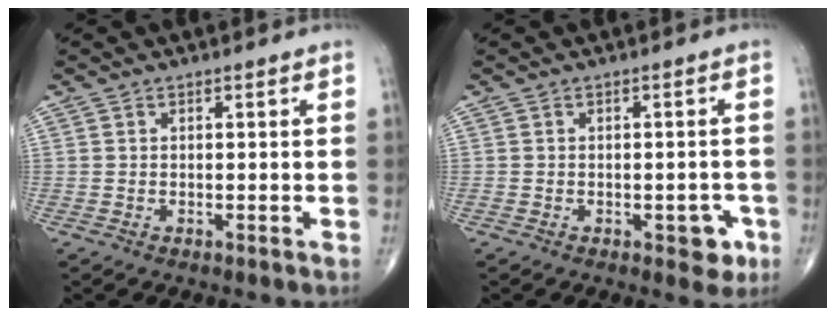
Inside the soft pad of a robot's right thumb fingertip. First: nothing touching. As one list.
[{"total": 4.3, "force": [-1.8, 2.3, 3.1], "torque": [-0.013, 0.012, -0.020]}]